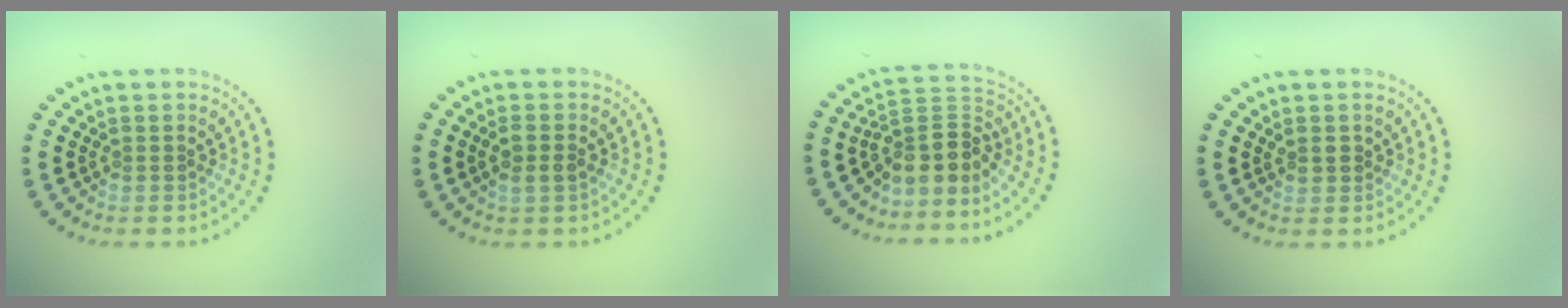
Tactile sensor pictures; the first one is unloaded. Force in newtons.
{"total": 1.8, "press": 1.7, "slide": 0.7}
{"total": 3.9, "press": 2.8, "slide": 2.7}
{"total": 0.9, "press": 0.8, "slide": 0.4}